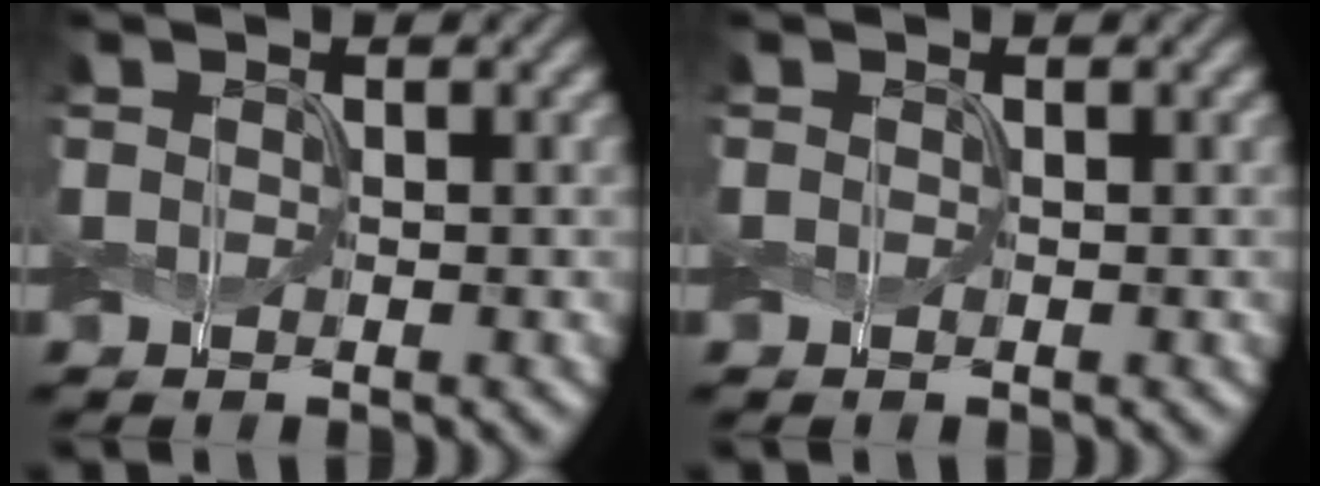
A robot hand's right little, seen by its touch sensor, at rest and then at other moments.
{"total": 0.0}